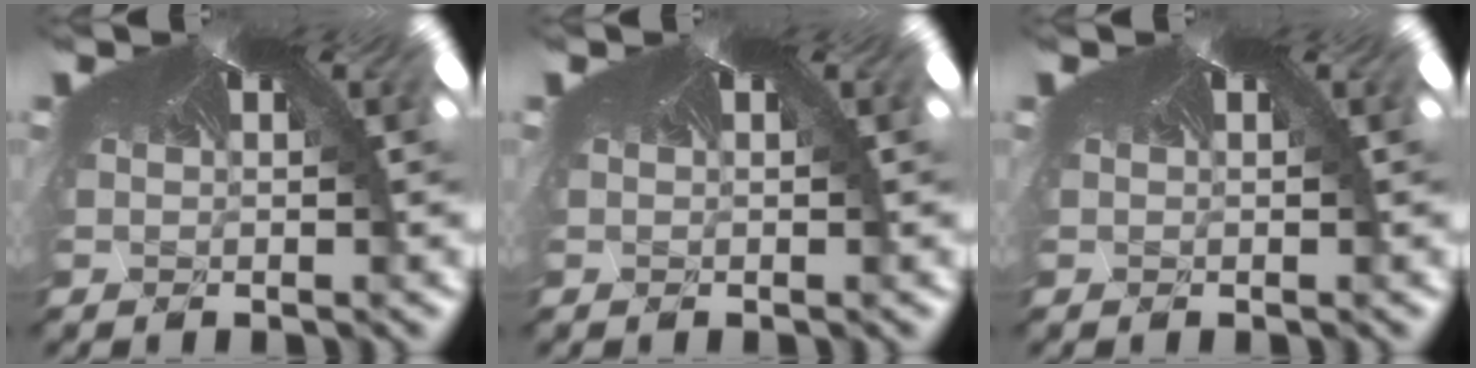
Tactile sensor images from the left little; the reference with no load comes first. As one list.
[{"total": 0.0}, {"total": 0.0}]